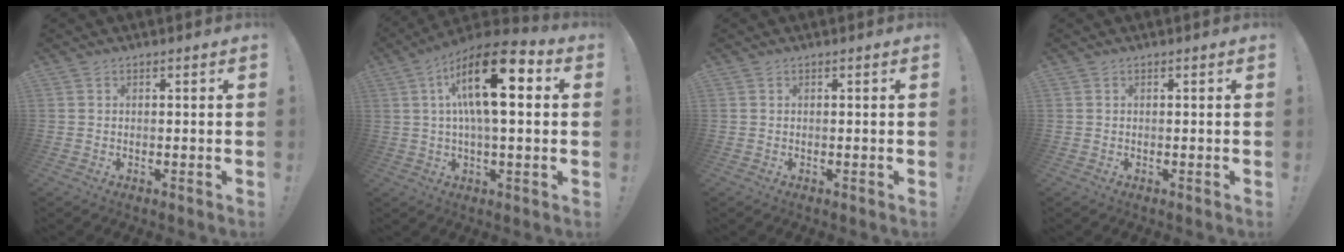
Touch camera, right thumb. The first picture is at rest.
{"total": 19.0, "force": [4.9, 6.4, 17.2], "torque": [-0.291, -0.010, 0.071]}
{"total": 0.0}
{"total": 0.0}